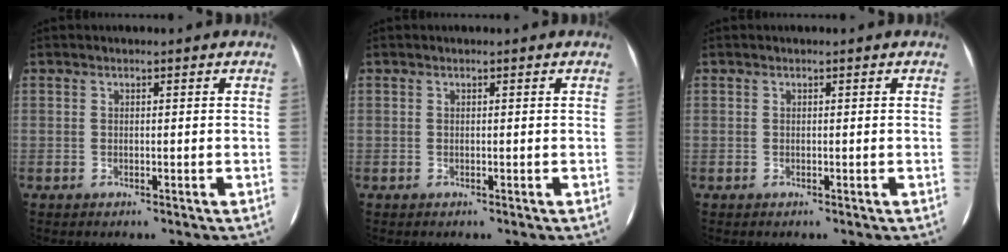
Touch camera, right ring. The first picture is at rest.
{"total": 0.0}
{"total": 0.0}